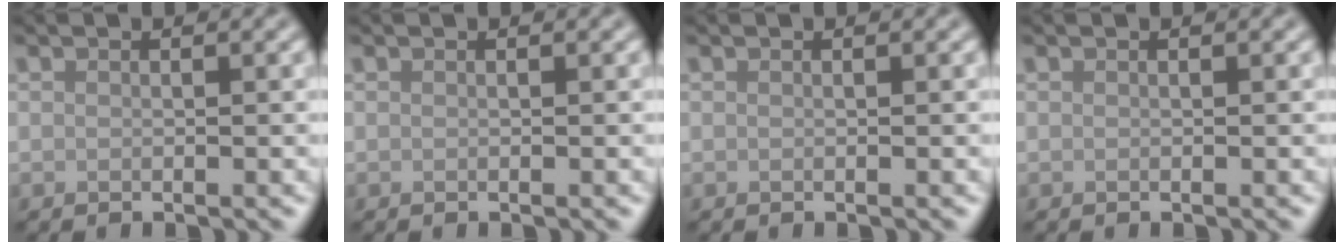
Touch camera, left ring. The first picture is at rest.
{"total": 0.0}
{"total": 0.0}
{"total": 0.0}